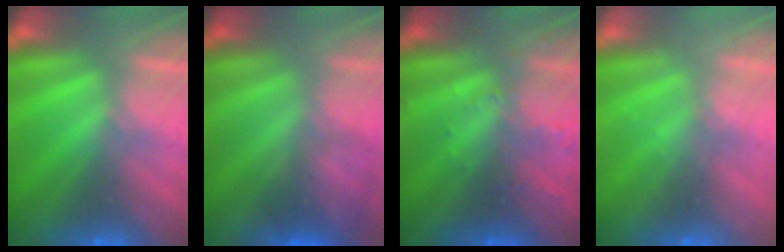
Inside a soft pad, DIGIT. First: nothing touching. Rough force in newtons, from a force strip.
{"total": 4.9}
{"total": 2.9}
{"total": 2.2}